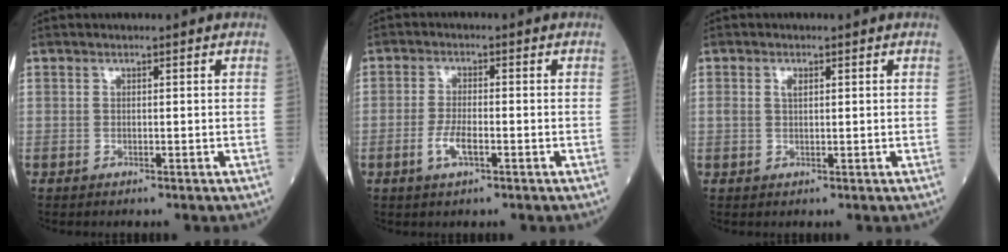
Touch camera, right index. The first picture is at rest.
{"total": 3.7, "force": [-1.4, 1.1, 3.3], "torque": [-0.069, 0.000, -0.026]}
{"total": 1.5, "force": [0.6, 0.7, 1.2], "torque": [-0.027, 0.005, 0.013]}